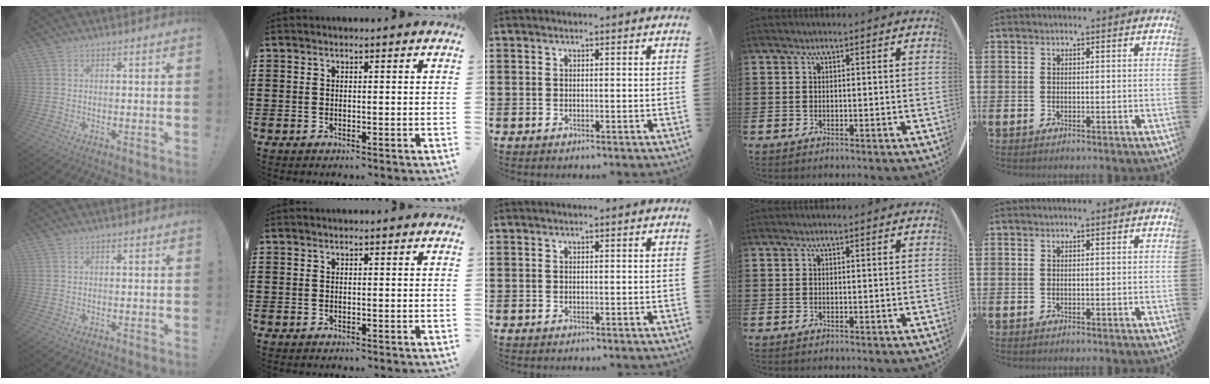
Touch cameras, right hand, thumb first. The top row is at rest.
{}